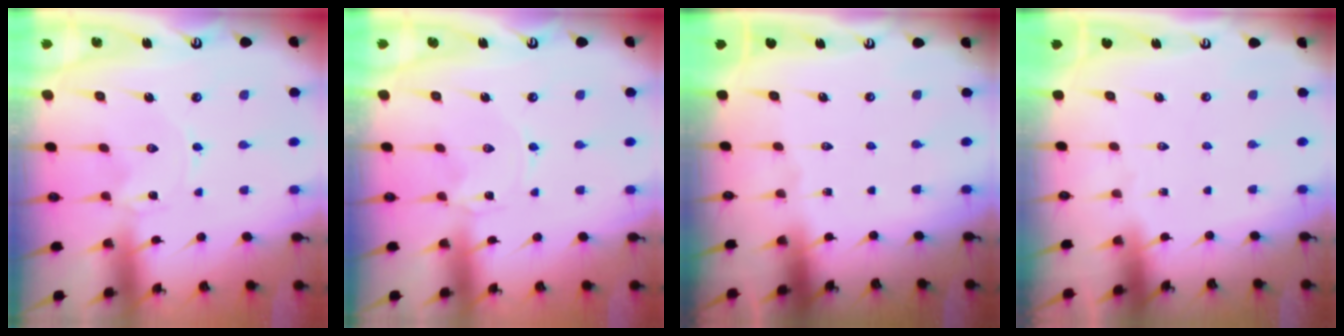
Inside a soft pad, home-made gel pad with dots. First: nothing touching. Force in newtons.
{"total": 0.0}
{"total": 0.0}
{"total": 0.0}